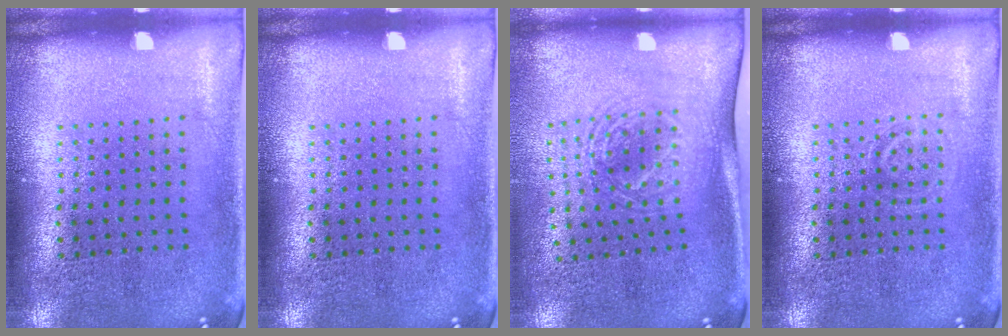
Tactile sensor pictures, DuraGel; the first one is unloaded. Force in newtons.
{"total": 0.0}
{"total": 1.6, "press": 1.3, "slide": 1.0}
{"total": 0.8, "press": 0.8, "slide": 0.2}